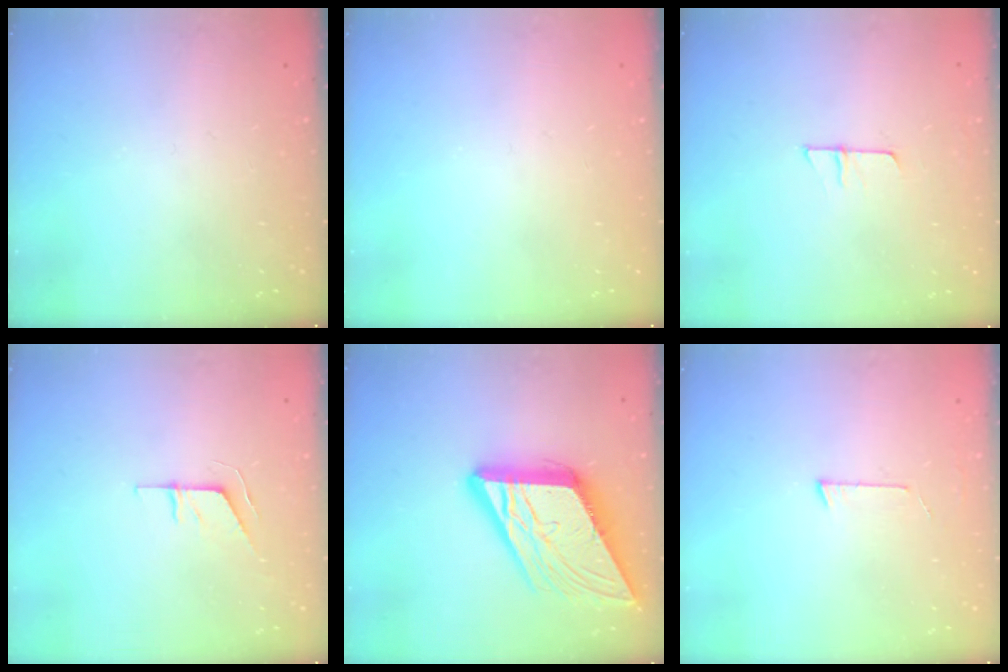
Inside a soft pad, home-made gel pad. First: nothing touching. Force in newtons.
{"total": 0.0}
{"total": 5.7, "press": 5.6, "slide": 0.6}
{"total": 4.5, "press": 4.5, "slide": 0.3}
{"total": 18.7, "press": 18.6, "slide": 2.1}
{"total": 2.7, "press": 2.7, "slide": 0.2}